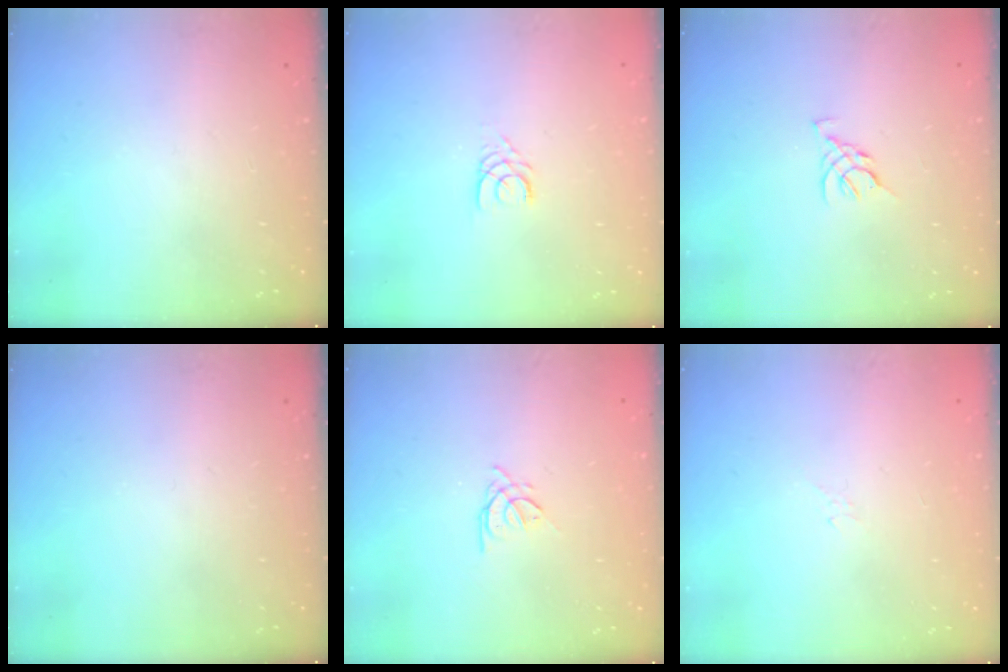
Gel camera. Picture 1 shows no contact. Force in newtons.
{"total": 3.1, "press": 3.1, "slide": 0.4}
{"total": 3.2, "press": 3.2, "slide": 0.7}
{"total": 0.0}
{"total": 1.9, "press": 1.8, "slide": 0.5}
{"total": 2.1, "press": 2.0, "slide": 0.6}